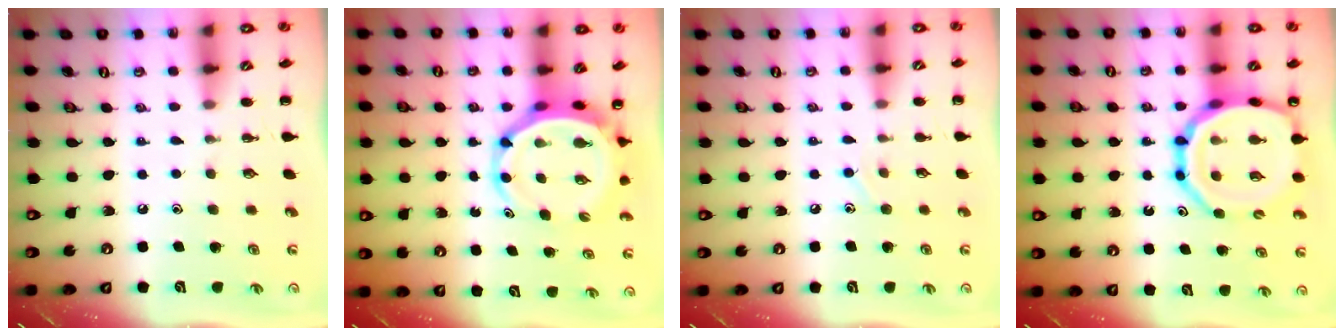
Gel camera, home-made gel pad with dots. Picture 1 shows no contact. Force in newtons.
{"total": 6.5, "press": 6.2, "slide": 2.1}
{"total": 7.0, "press": 6.7, "slide": 2.0}
{"total": 20.5, "press": 20.2, "slide": 3.3}